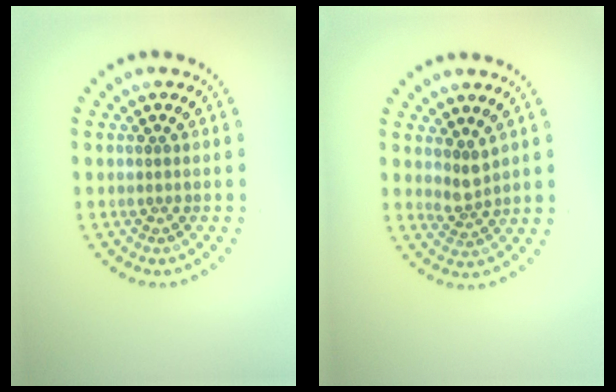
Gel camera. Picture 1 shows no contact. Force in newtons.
{"total": 1.9, "press": 1.4, "slide": 1.3}